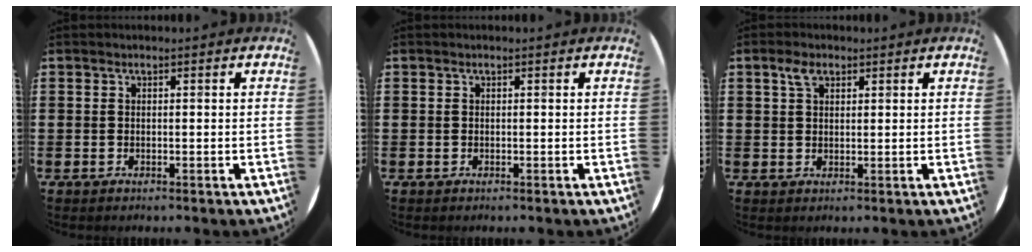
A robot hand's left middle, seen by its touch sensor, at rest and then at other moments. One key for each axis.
{"total": 0.0}
{"total": 2.5, "fx": 1.5, "fy": 1.4, "fz": 1.4, "tx": -0.025, "ty": 0.002, "tz": 0.027}